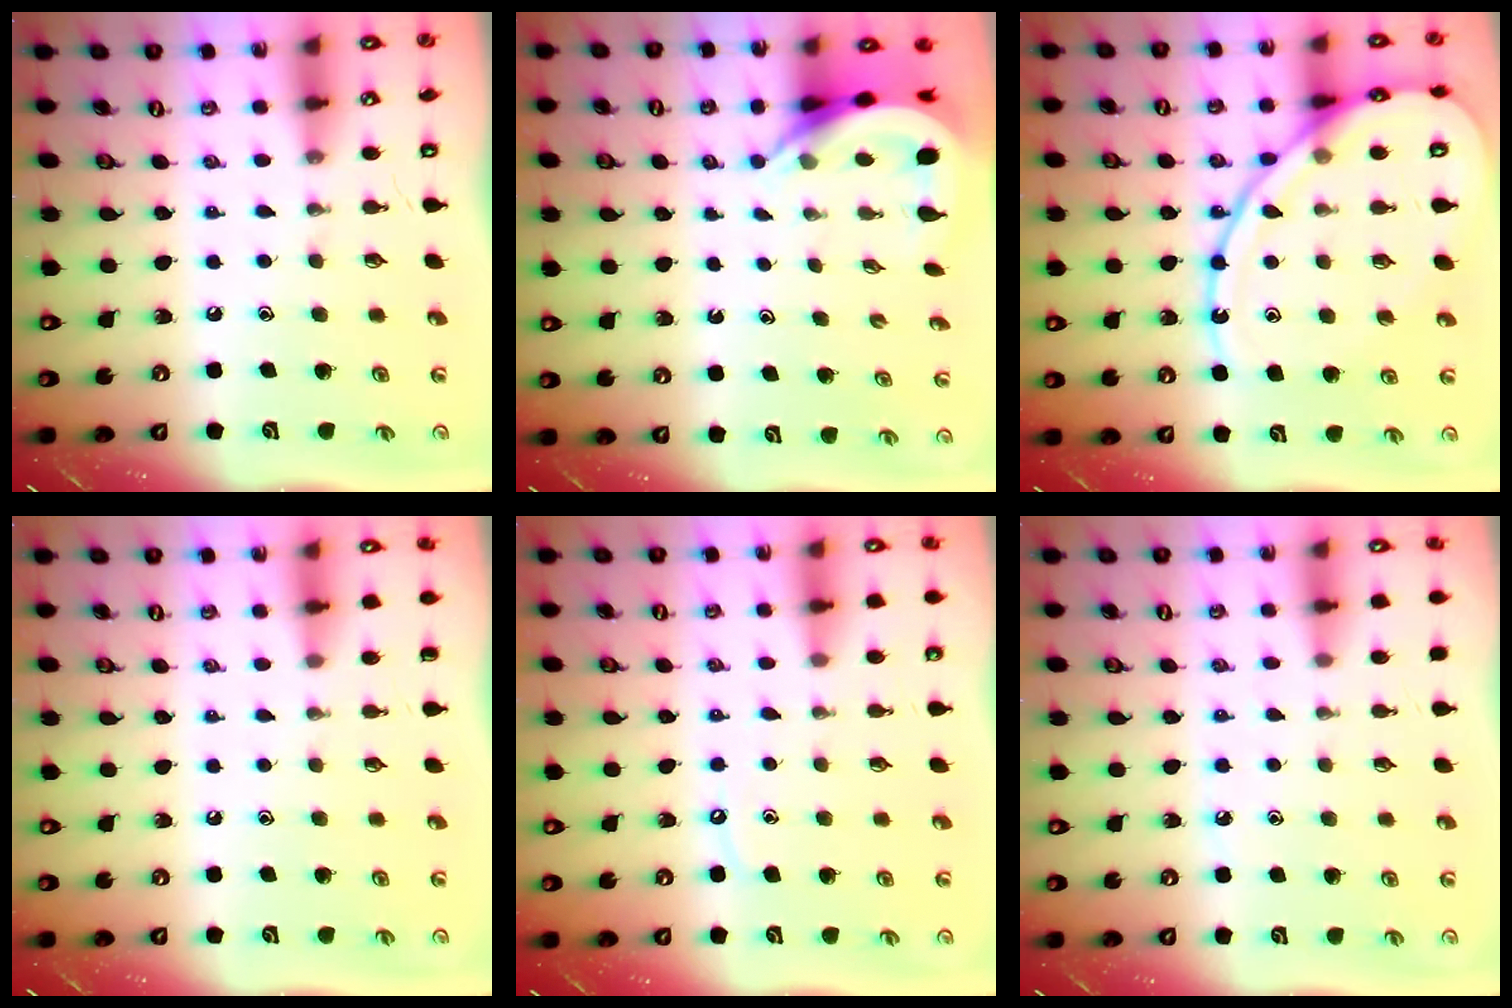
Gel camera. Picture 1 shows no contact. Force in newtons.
{"total": 5.8, "press": 5.7, "slide": 0.7}
{"total": 16.5, "press": 16.4, "slide": 1.5}
{"total": 0.0}
{"total": 3.8, "press": 3.8, "slide": 0.4}
{"total": 4.1, "press": 4.1, "slide": 0.5}